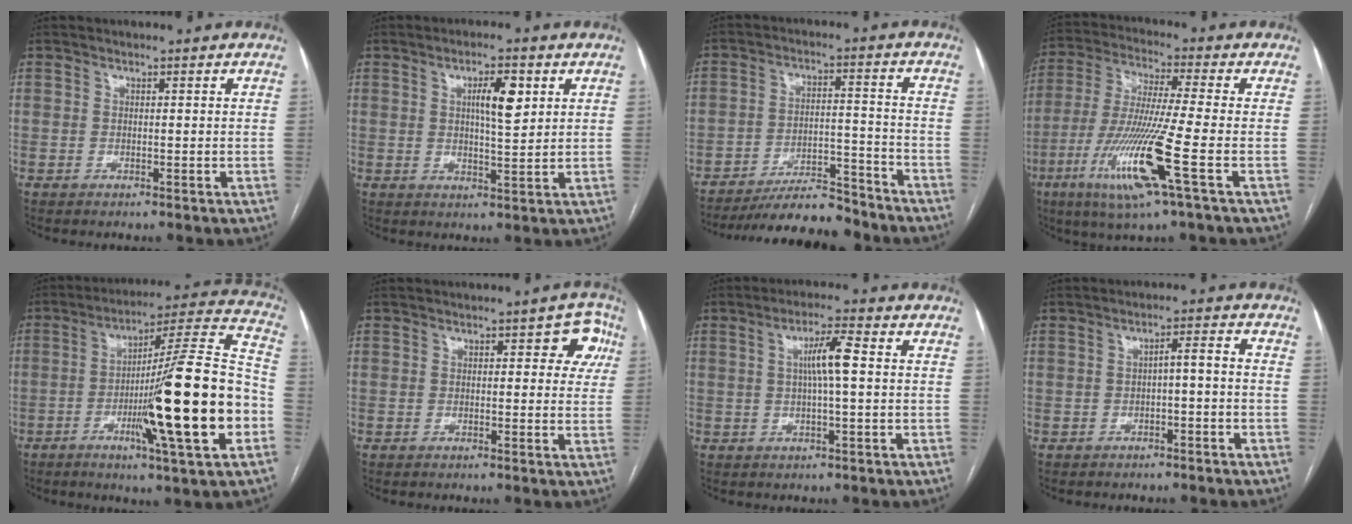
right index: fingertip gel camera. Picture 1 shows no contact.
{"total": 5.6, "force": [2.0, 1.2, 5.2], "torque": [-0.087, 0.004, 0.033]}
{"total": 12.6, "force": [-11.6, 2.1, 4.4], "torque": [-0.061, 0.013, -0.186]}
{"total": 14.6, "force": [-5.5, -0.7, 13.4], "torque": [-0.279, -0.027, -0.109]}
{"total": 22.8, "force": [-6.1, 0.0, 22.0], "torque": [-0.315, -0.007, -0.102]}
{"total": 5.0, "force": [1.6, 2.5, 4.1], "torque": [-0.024, 0.017, 0.010]}
{"total": 5.4, "force": [0.6, 0.2, 5.4], "torque": [-0.097, 0.008, 0.011]}
{"total": 2.9, "force": [-1.0, 0.5, 2.6], "torque": [-0.040, 0.014, -0.015]}